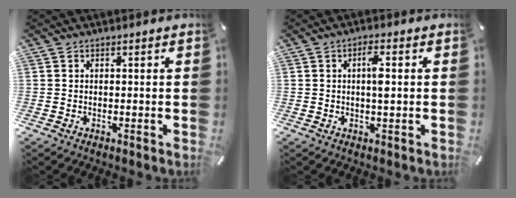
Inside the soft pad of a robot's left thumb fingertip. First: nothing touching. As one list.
[{"total": 4.3, "force": [0.5, 1.2, 4.2], "torque": [-0.073, 0.003, 0.003]}]